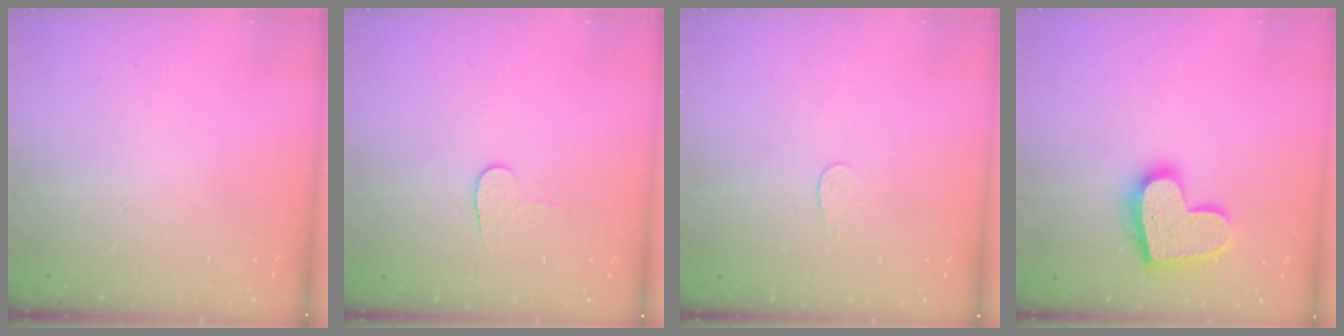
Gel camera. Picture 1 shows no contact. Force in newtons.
{"total": 5.3, "press": 5.3, "slide": 0.5}
{"total": 2.8, "press": 2.8, "slide": 0.3}
{"total": 17.4, "press": 17.3, "slide": 1.4}